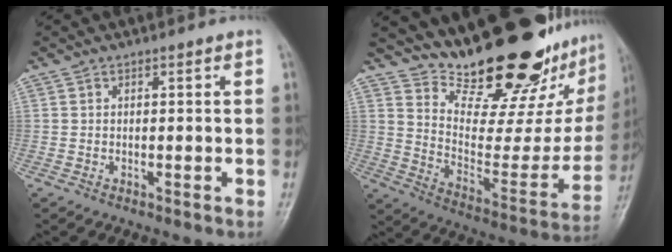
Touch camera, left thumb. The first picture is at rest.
{"total": 28.5, "force": [22.6, 8.5, 15.1], "torque": [-0.196, -0.150, 0.328]}